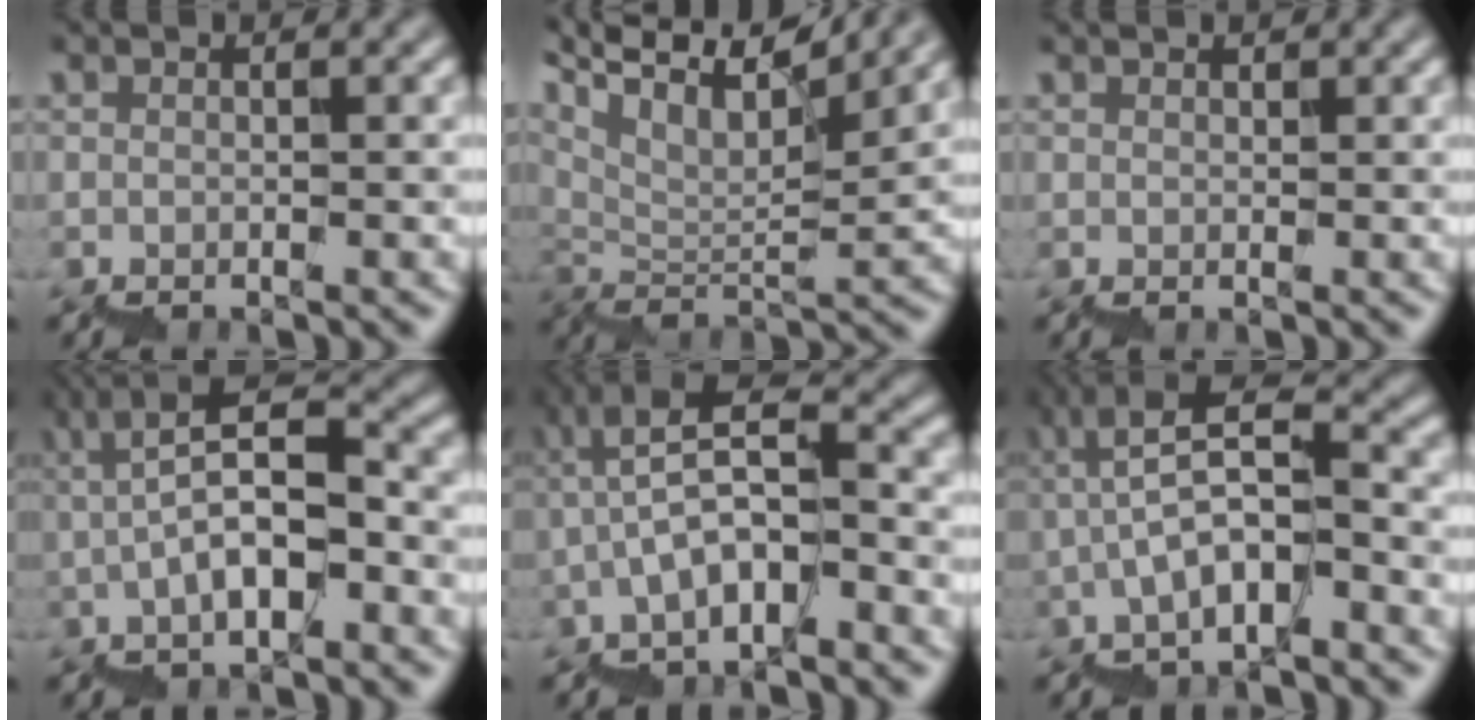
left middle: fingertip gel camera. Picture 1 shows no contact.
{"total": 11.9, "force": [9.6, 2.6, 6.5], "torque": [-0.125, 0.032, 0.149]}
{"total": 0.5, "force": [0.5, 0.0, -0.2], "torque": [0.006, 0.000, 0.009]}
{"total": 5.5, "force": [-1.0, 1.7, 5.2], "torque": [-0.091, 0.029, -0.017]}
{"total": 5.3, "force": [-1.4, 1.7, 4.9], "torque": [-0.086, 0.025, -0.026]}
{"total": 5.3, "force": [-1.1, 1.5, 5.0], "torque": [-0.084, 0.027, -0.020]}